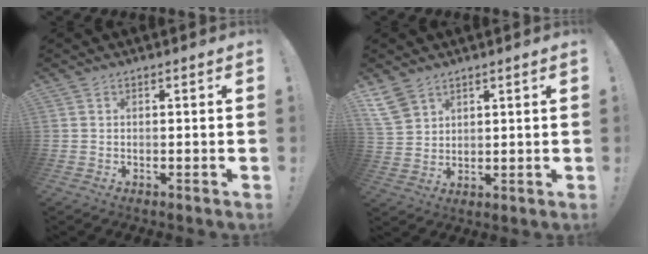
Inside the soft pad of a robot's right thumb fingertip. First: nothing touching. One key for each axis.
{"total": 7.3, "fx": 5.1, "fy": 4.5, "fz": 2.8, "tx": -0.055, "ty": -0.022, "tz": 0.105}